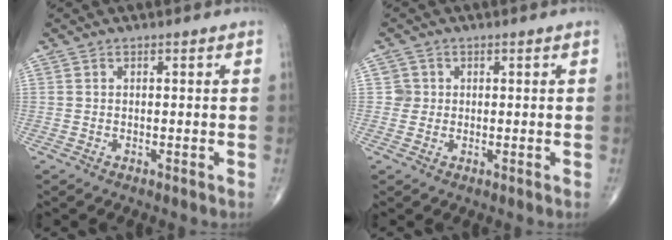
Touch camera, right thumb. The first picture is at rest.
{"total": 2.0, "force": [0.2, 1.9, -0.1], "torque": [0.019, 0.005, -0.001]}